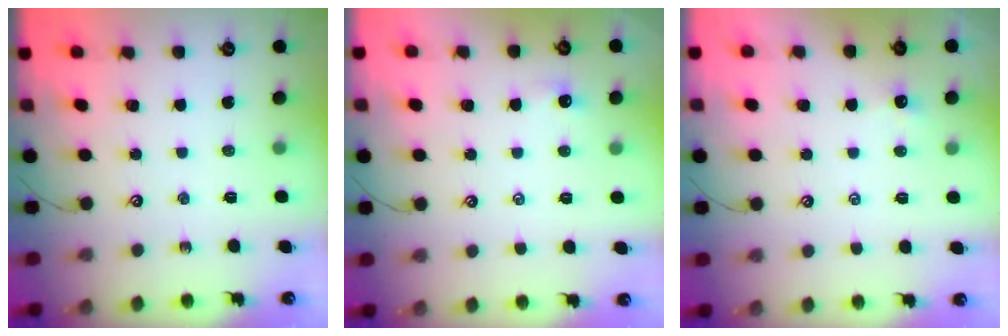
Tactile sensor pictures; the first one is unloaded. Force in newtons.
{"total": 2.3, "press": 2.3, "slide": 0.4}
{"total": 1.0, "press": 0.9, "slide": 0.4}